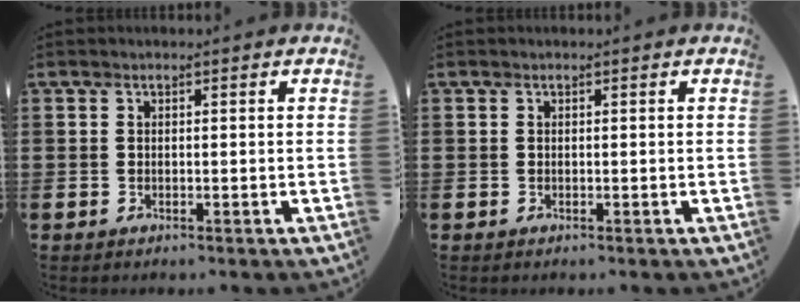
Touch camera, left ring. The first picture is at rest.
{"total": 0.0}